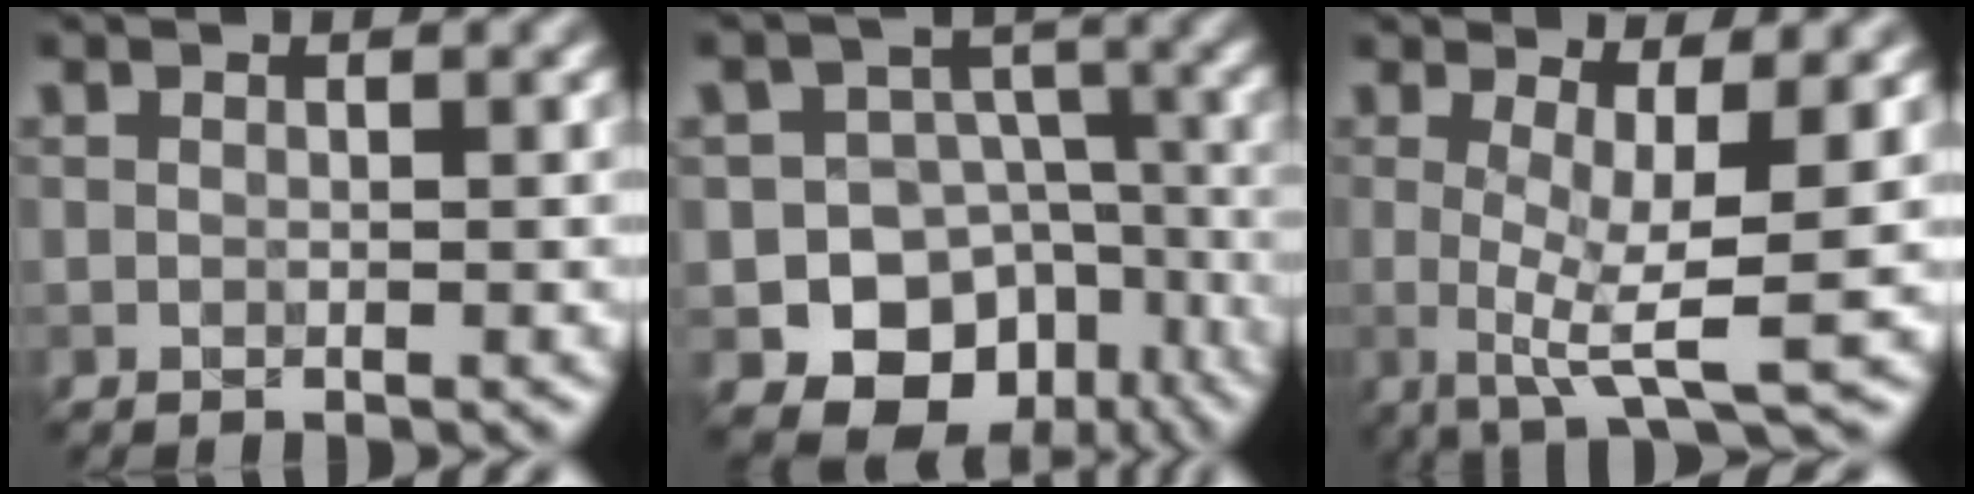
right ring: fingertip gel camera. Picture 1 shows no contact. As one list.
[{"total": 13.8, "force": [-6.4, 11.5, 4.2], "torque": [-0.047, -0.015, -0.099]}, {"total": 5.6, "force": [0.1, 1.0, 5.5], "torque": [-0.091, -0.007, -0.001]}]